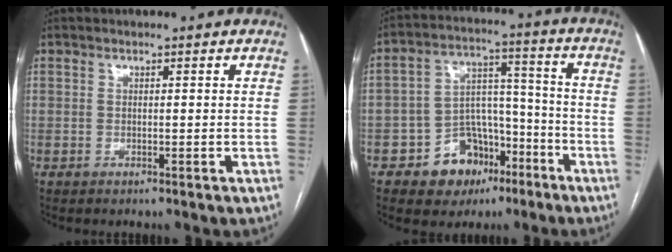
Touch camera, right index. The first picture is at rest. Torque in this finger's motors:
{"motor_torque": [-0.03, -0.09, -0.74, -0.21]}